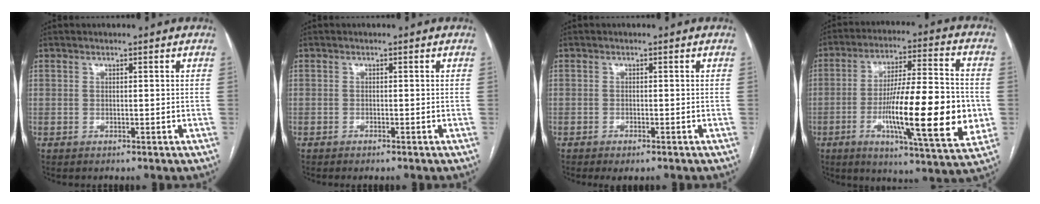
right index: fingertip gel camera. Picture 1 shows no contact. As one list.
[{"total": 0.6, "force": [-0.6, 0.0, 0.3], "torque": [-0.010, -0.002, -0.008]}, {"total": 1.9, "force": [-1.3, 0.6, 1.2], "torque": [-0.016, -0.003, -0.016]}, {"total": 20.6, "force": [-3.9, 2.7, 20.1], "torque": [-0.302, -0.005, -0.057]}]